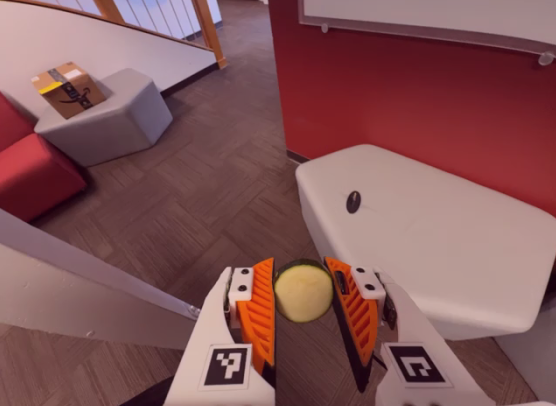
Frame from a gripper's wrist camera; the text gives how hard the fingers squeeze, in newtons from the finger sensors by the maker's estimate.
{"total": 13.7, "left": 14.2, "right": 13.3}